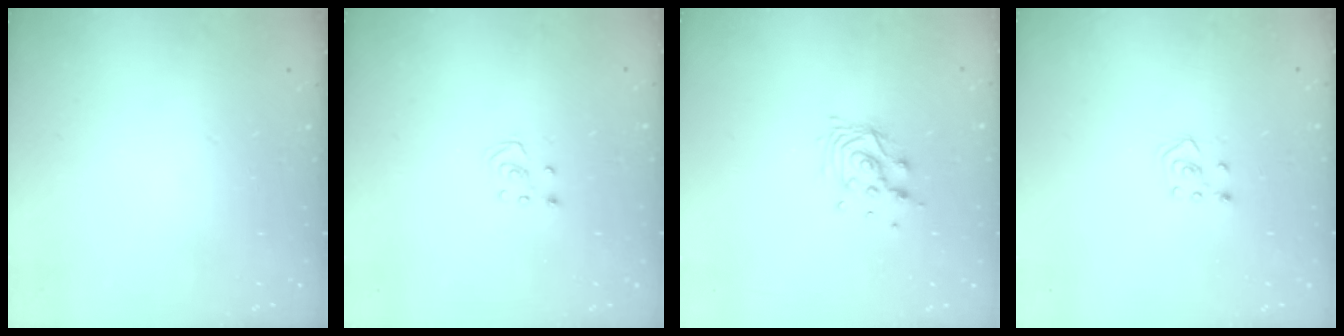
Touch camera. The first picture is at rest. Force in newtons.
{"total": 2.5, "press": 2.5, "slide": 0.2}
{"total": 9.3, "press": 9.3, "slide": 0.4}
{"total": 3.6, "press": 3.6, "slide": 0.4}